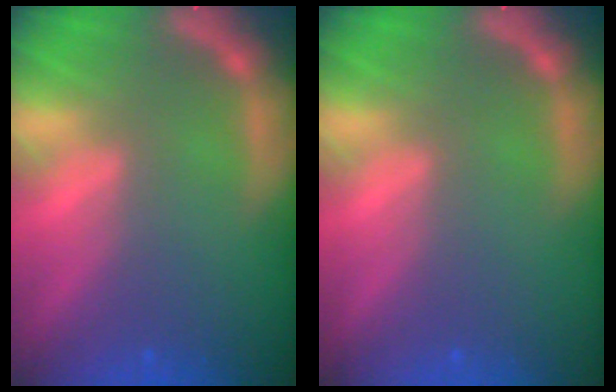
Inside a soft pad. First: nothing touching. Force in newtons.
{"total": 0.0}